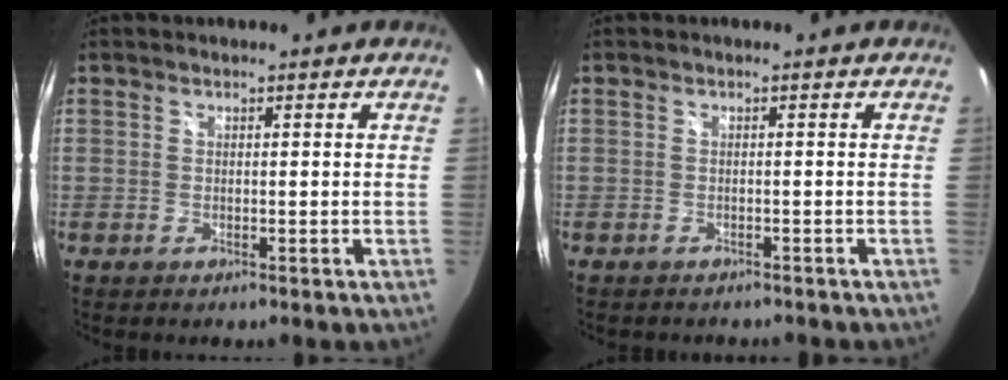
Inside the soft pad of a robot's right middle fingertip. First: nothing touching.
{"total": 1.9, "force": [-1.8, 0.4, 0.5], "torque": [-0.012, -0.012, -0.023]}